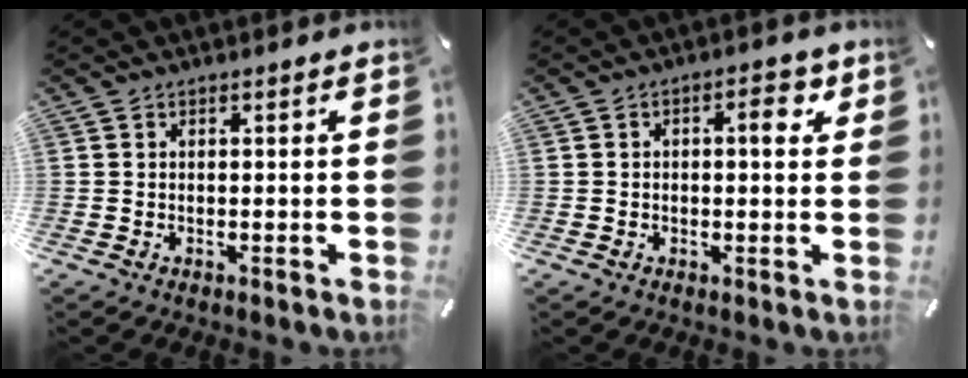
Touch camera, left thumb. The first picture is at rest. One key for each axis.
{"total": 5.1, "fx": 1.1, "fy": 2.4, "fz": 4.3, "tx": -0.055, "ty": -0.001, "tz": 0.009}